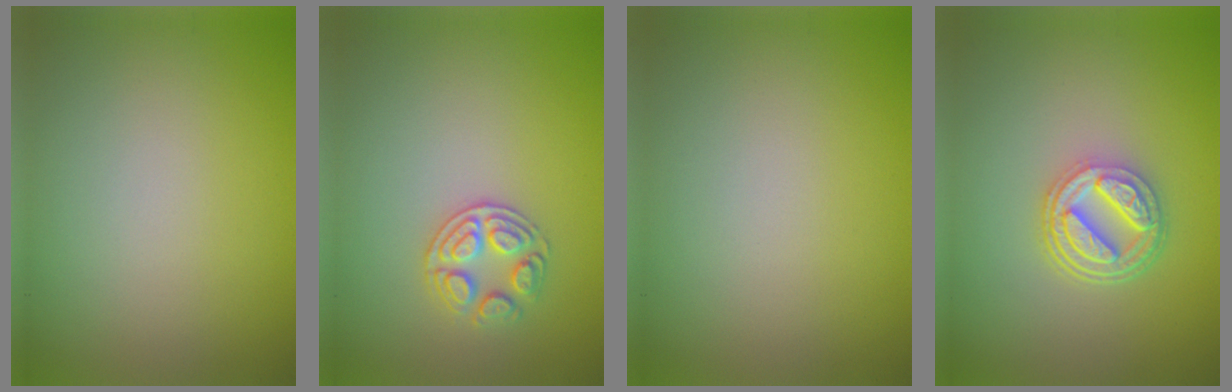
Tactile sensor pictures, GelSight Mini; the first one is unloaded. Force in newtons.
{"total": 2.6, "press": 2.5, "slide": 0.8}
{"total": 0.0}
{"total": 4.9, "press": 3.7, "slide": 3.2}